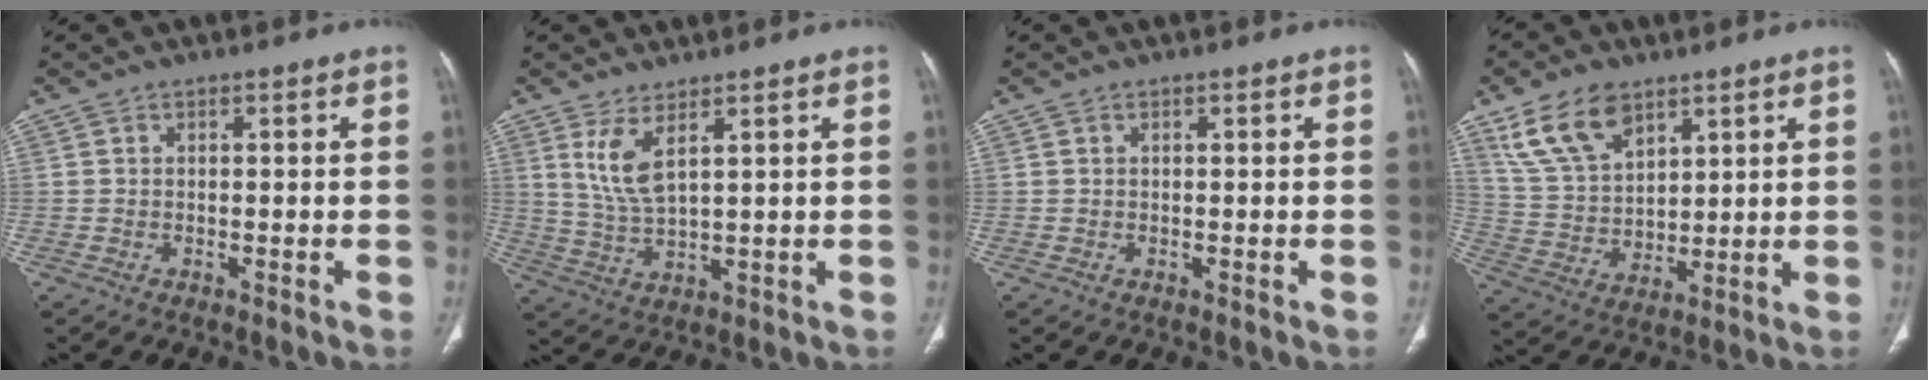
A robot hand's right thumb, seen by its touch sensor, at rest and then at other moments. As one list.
[{"total": 6.3, "force": [3.1, 1.9, 5.1], "torque": [-0.107, -0.024, 0.076]}, {"total": 0.0}, {"total": 12.7, "force": [7.6, 7.6, 6.7], "torque": [-0.107, -0.028, 0.158]}]